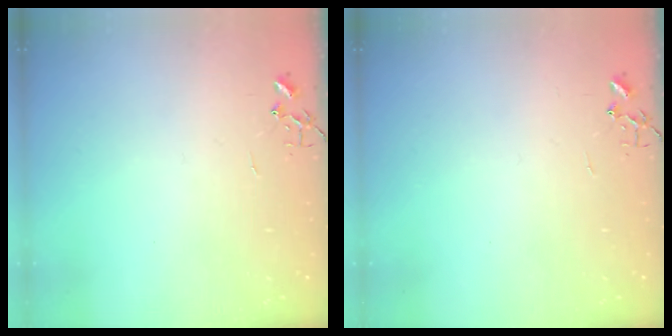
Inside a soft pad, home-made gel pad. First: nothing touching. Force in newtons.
{"total": 0.0}